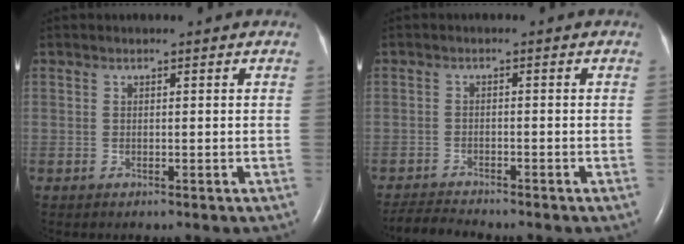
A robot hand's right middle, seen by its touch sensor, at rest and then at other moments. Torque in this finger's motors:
{"motor_torque": [0.10, -0.10, -0.01, 0.00]}